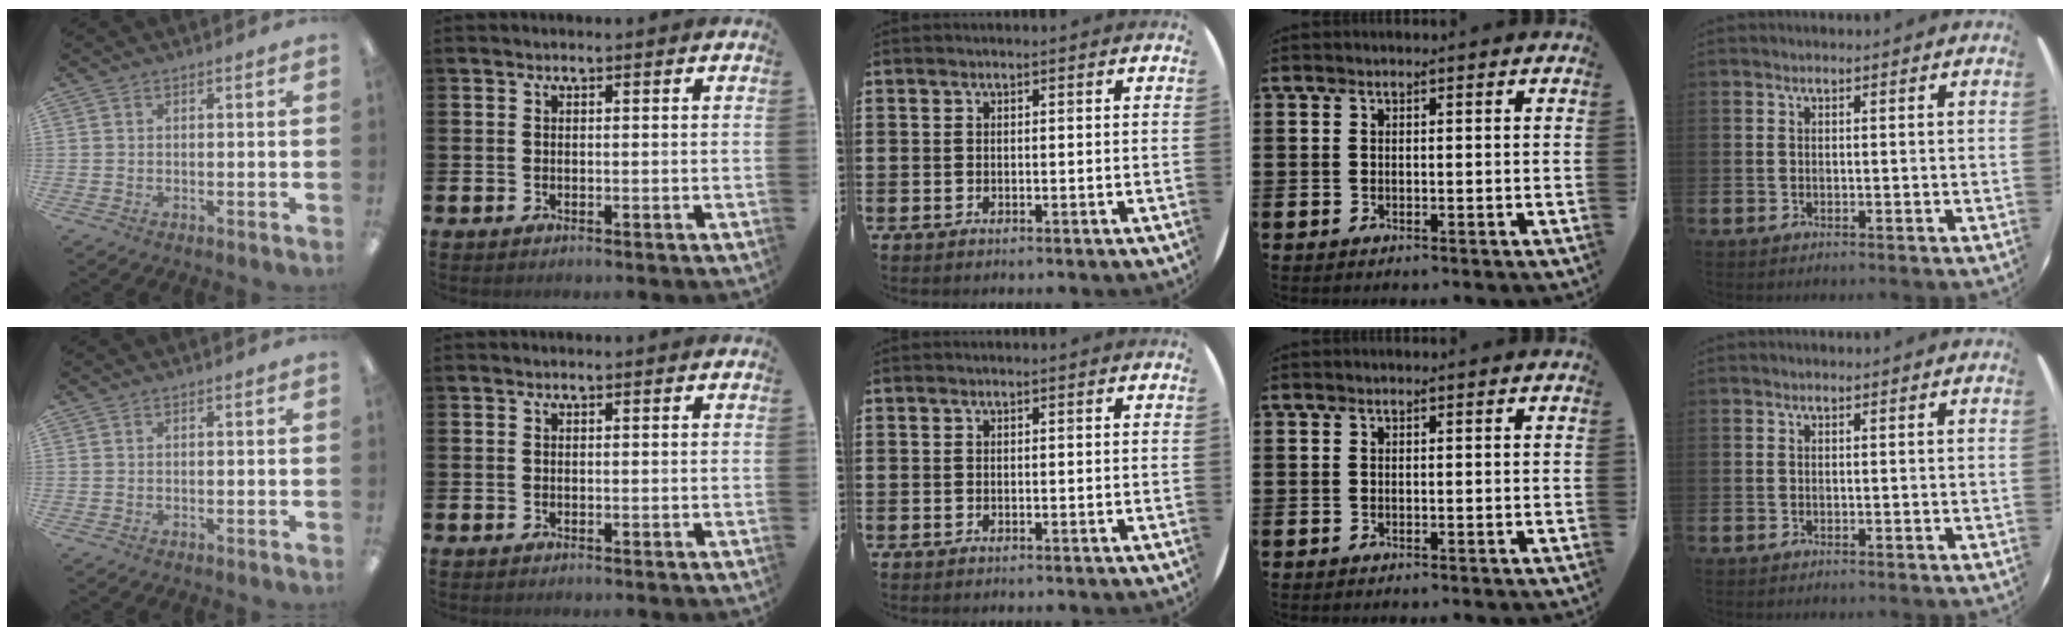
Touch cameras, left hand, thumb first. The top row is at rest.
{}